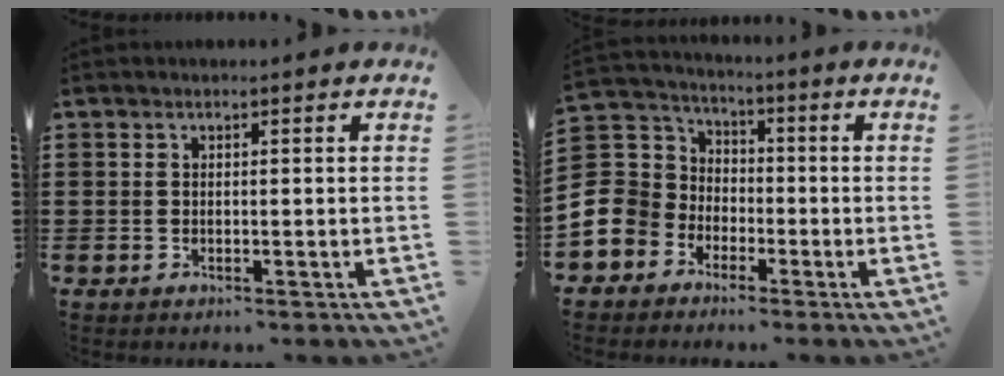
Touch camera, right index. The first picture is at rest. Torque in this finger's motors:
{"motor_torque": [-0.10, 0.13, -1.05, -0.21]}